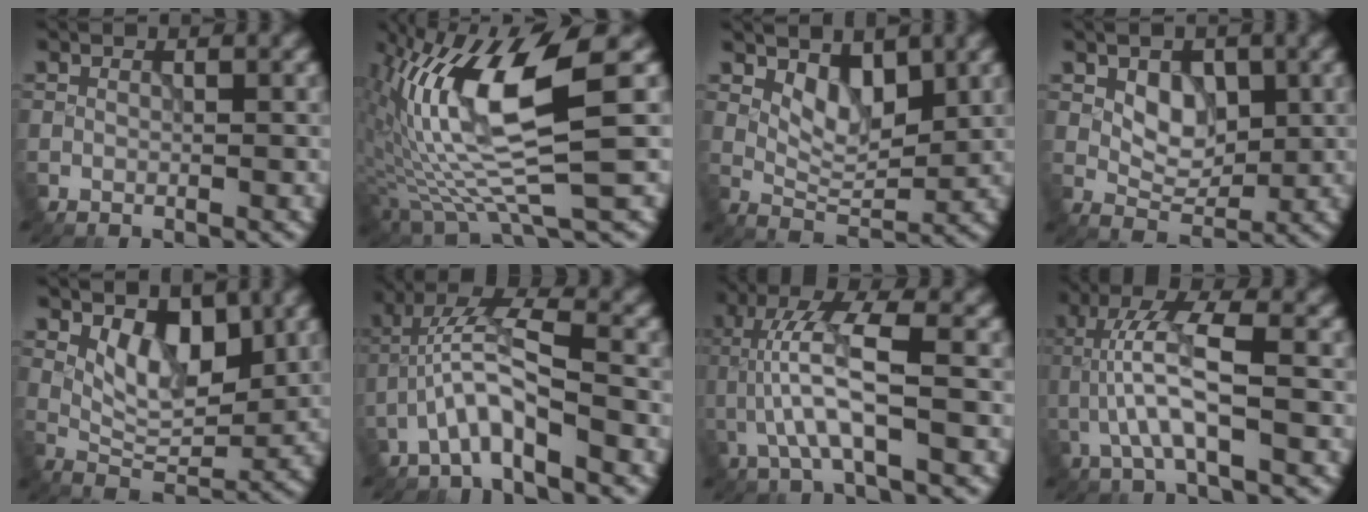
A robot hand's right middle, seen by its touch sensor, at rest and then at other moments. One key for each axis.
{"total": 12.7, "fx": 1.5, "fy": 3.1, "fz": 12.2, "tx": -0.245, "ty": -0.001, "tz": 0.040}
{"total": 3.6, "fx": 1.9, "fy": 1.9, "fz": 2.4, "tx": -0.043, "ty": -0.011, "tz": 0.034}
{"total": 3.2, "fx": 0.9, "fy": 2.3, "fz": 2.2, "tx": -0.033, "ty": -0.005, "tz": 0.017}
{"total": 5.0, "fx": 1.9, "fy": 2.8, "fz": 3.7, "tx": -0.060, "ty": -0.009, "tz": 0.033}
{"total": 4.8, "fx": -2.5, "fy": 1.2, "fz": 3.9, "tx": -0.076, "ty": 0.019, "tz": -0.050}
{"total": 6.3, "fx": -0.8, "fy": 1.5, "fz": 6.1, "tx": -0.124, "ty": 0.016, "tz": -0.018}
{"total": 5.9, "fx": -0.9, "fy": 1.5, "fz": 5.7, "tx": -0.113, "ty": 0.017, "tz": -0.021}